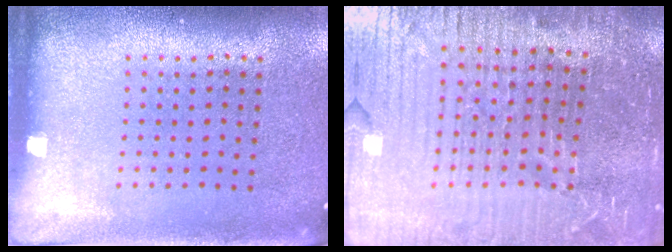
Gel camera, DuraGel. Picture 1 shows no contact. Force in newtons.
{"total": 6.7, "press": 5.8, "slide": 3.3}